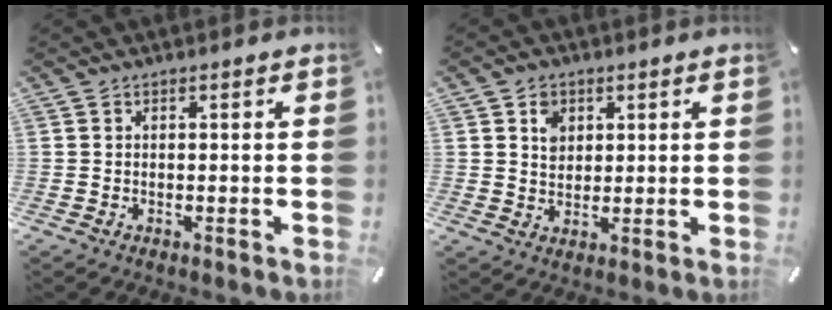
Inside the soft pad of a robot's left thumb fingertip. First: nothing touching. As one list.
[{"total": 4.5, "force": [1.7, 3.9, 1.5], "torque": [-0.016, -0.001, 0.026]}]